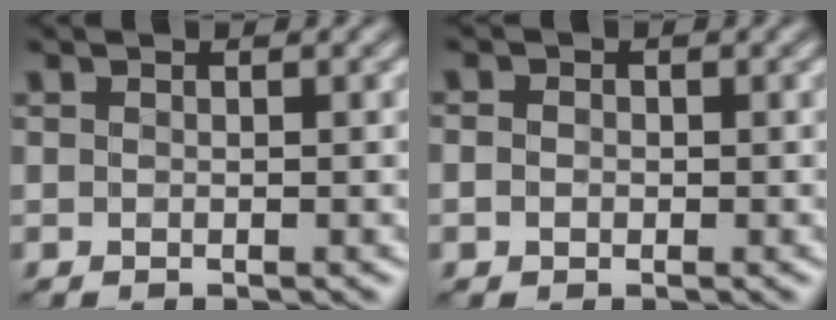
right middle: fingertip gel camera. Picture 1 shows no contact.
{"total": 1.0, "force": [-0.3, 0.8, 0.5], "torque": [-0.009, -0.001, -0.008]}